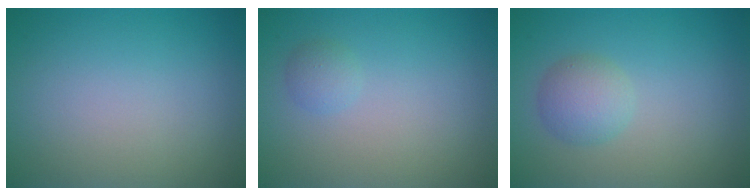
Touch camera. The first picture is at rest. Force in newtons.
{"total": 1.1, "press": 1.1, "slide": 0.1}
{"total": 2.6, "press": 2.6, "slide": 0.1}